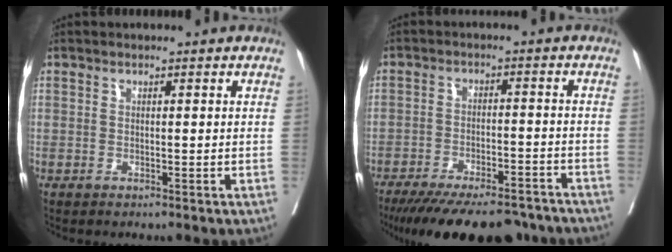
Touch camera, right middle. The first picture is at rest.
{"total": 19.7, "force": [-16.6, 5.3, 9.1], "torque": [-0.149, -0.022, -0.231]}